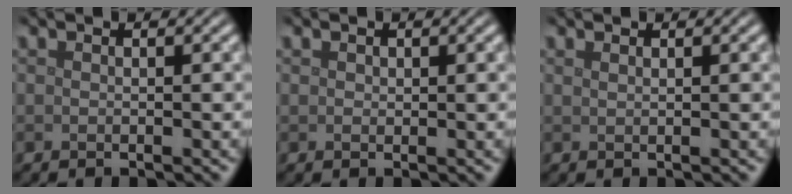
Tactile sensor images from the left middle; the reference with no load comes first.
{"total": 0.5, "force": [0.3, 0.4, 0.2], "torque": [-0.003, -0.001, 0.007]}
{"total": 0.6, "force": [0.5, 0.2, 0.3], "torque": [-0.004, 0.002, 0.008]}